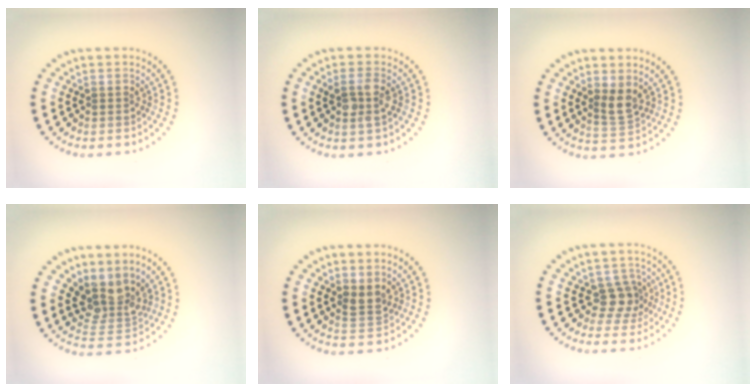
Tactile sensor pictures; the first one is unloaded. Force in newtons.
{"total": 2.3, "press": 2.1, "slide": 0.8}
{"total": 2.1, "press": 1.8, "slide": 1.2}
{"total": 3.7, "press": 2.8, "slide": 2.3}
{"total": 1.9, "press": 1.6, "slide": 1.0}
{"total": 2.4, "press": 1.8, "slide": 1.6}